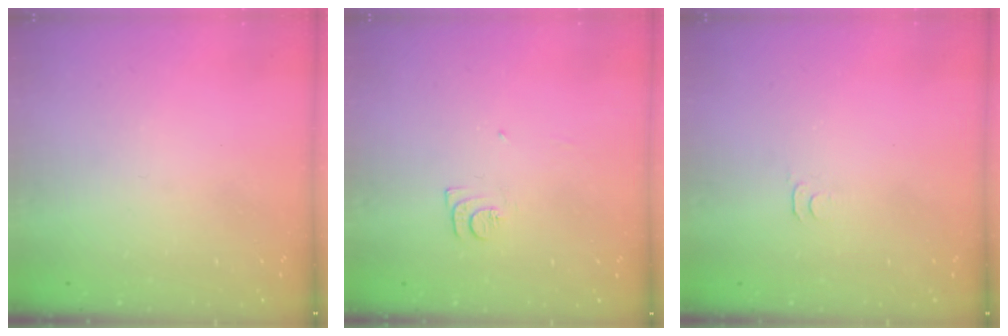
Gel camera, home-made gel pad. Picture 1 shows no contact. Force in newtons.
{"total": 5.9, "press": 5.9, "slide": 0.5}
{"total": 2.8, "press": 2.7, "slide": 0.5}